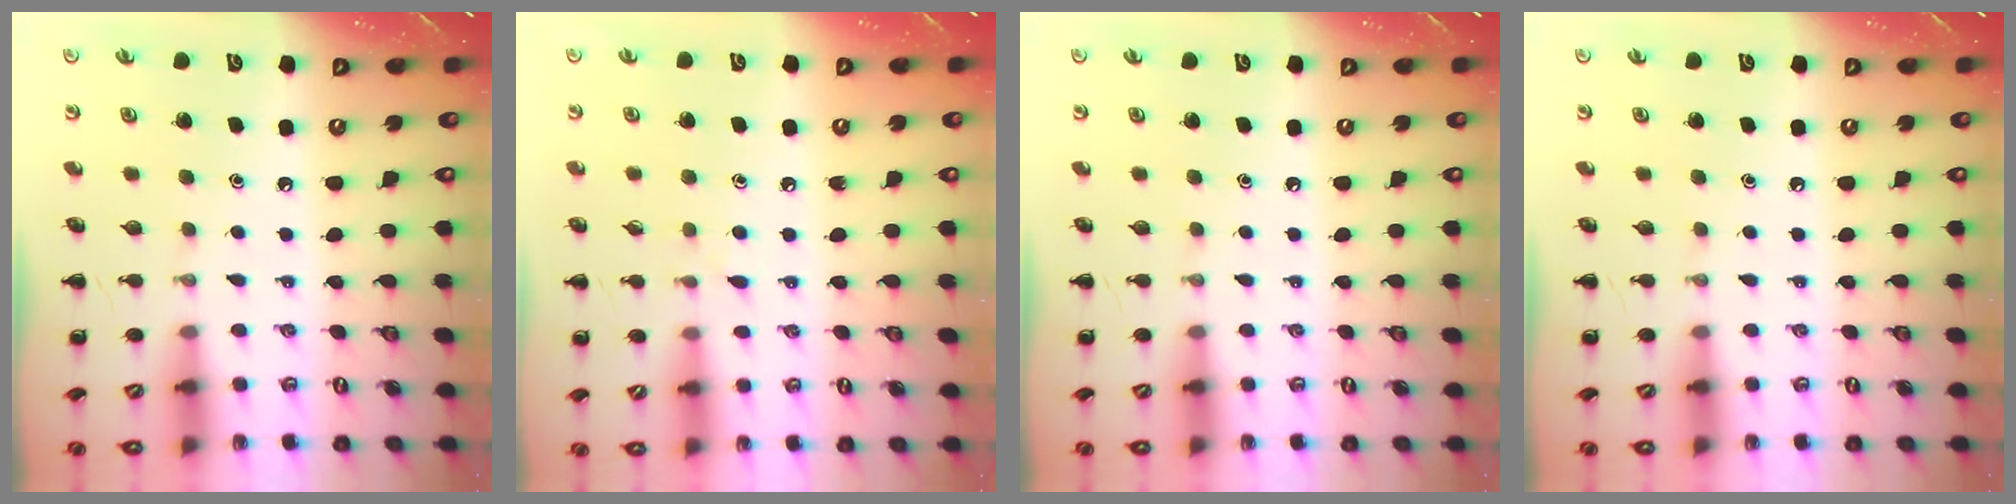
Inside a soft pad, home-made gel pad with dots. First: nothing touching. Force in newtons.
{"total": 3.9, "press": 3.5, "slide": 1.7}
{"total": 0.0}
{"total": 0.0}